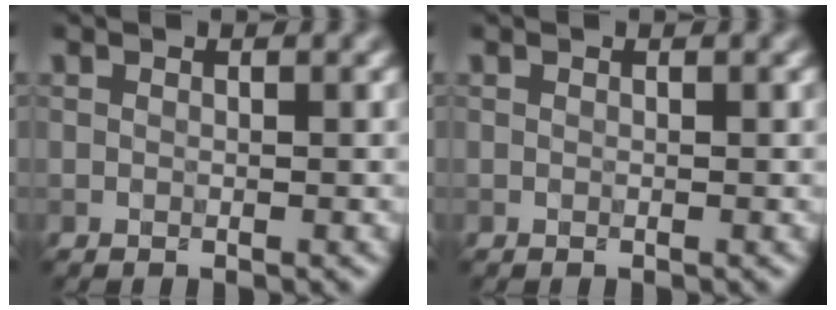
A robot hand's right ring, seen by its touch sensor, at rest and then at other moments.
{"total": 0.0}